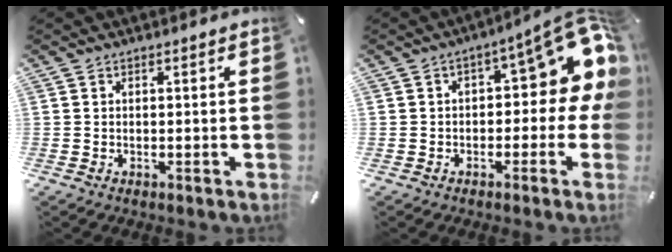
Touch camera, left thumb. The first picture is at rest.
{"total": 14.0, "force": [4.4, 6.3, 11.7], "torque": [-0.141, -0.023, 0.063]}